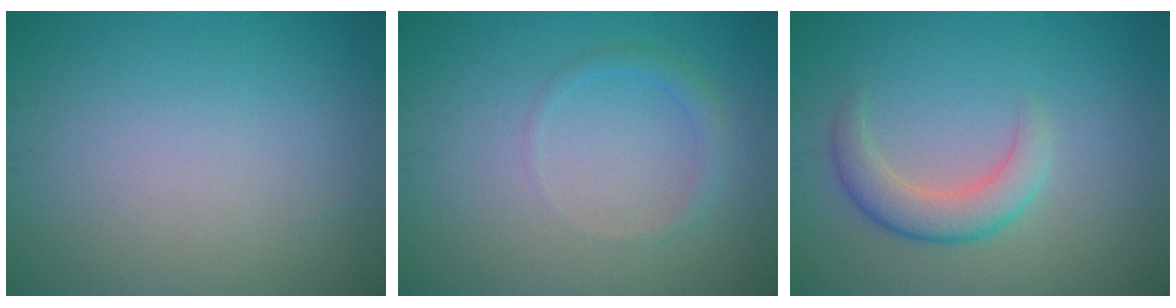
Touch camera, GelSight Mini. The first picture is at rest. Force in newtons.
{"total": 1.4, "press": 1.4, "slide": 0.1}
{"total": 3.4, "press": 3.4, "slide": 0.3}